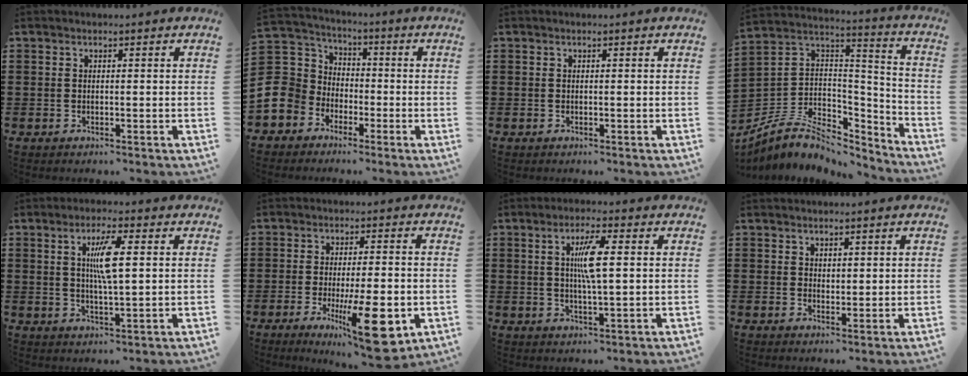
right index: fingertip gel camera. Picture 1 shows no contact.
{"total": 9.6, "force": [-3.7, 8.5, 2.3], "torque": [-0.110, 0.007, -0.078]}
{"total": 0.0}
{"total": 9.0, "force": [-5.6, 5.6, 4.2], "torque": [-0.102, 0.007, -0.107]}
{"total": 6.3, "force": [1.3, 1.2, 6.0], "torque": [-0.119, 0.005, 0.019]}
{"total": 12.7, "force": [-4.0, 3.2, 11.6], "torque": [-0.186, -0.009, -0.062]}
{"total": 5.9, "force": [1.0, 0.9, 5.8], "torque": [-0.111, 0.003, 0.014]}
{"total": 1.4, "force": [1.2, 0.7, 0.3], "torque": [-0.006, 0.003, 0.023]}